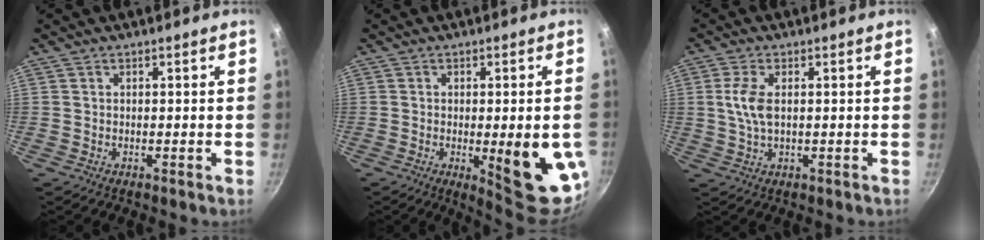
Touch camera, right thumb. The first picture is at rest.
{"total": 15.0, "force": [-2.9, 4.2, 14.1], "torque": [-0.152, -0.005, -0.027]}
{"total": 5.4, "force": [0.7, 2.5, 4.7], "torque": [-0.102, 0.003, 0.011]}